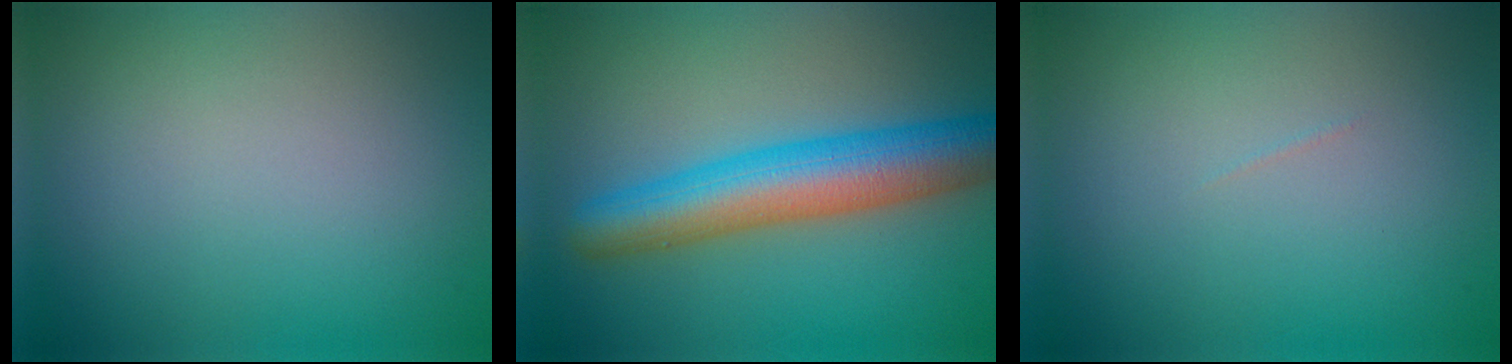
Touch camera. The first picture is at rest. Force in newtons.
{"total": 8.0, "press": 8.0, "slide": 0.2}
{"total": 0.0}